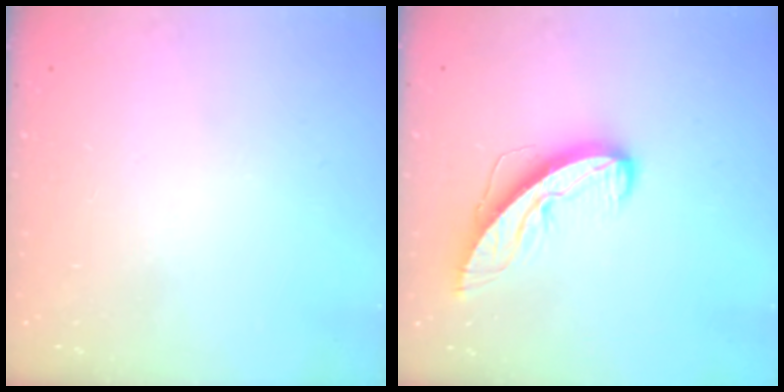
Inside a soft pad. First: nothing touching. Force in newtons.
{"total": 9.2, "press": 9.2, "slide": 0.9}